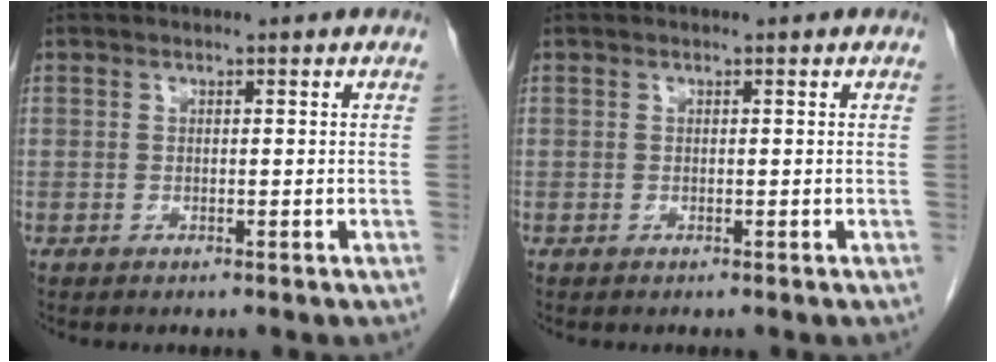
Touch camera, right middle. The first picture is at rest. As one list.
[{"total": 0.0}]